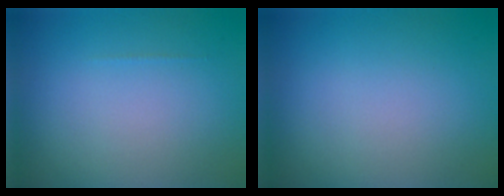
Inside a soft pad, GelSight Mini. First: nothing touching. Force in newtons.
{"total": 0.0}